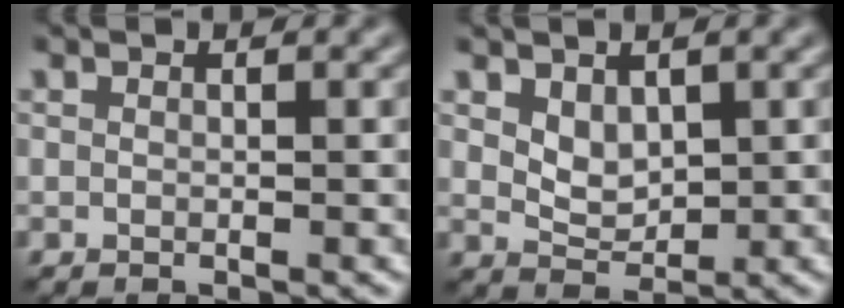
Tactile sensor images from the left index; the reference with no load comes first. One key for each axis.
{"total": 2.1, "fx": 1.1, "fy": 1.2, "fz": 1.3, "tx": -0.026, "ty": -0.007, "tz": 0.028}